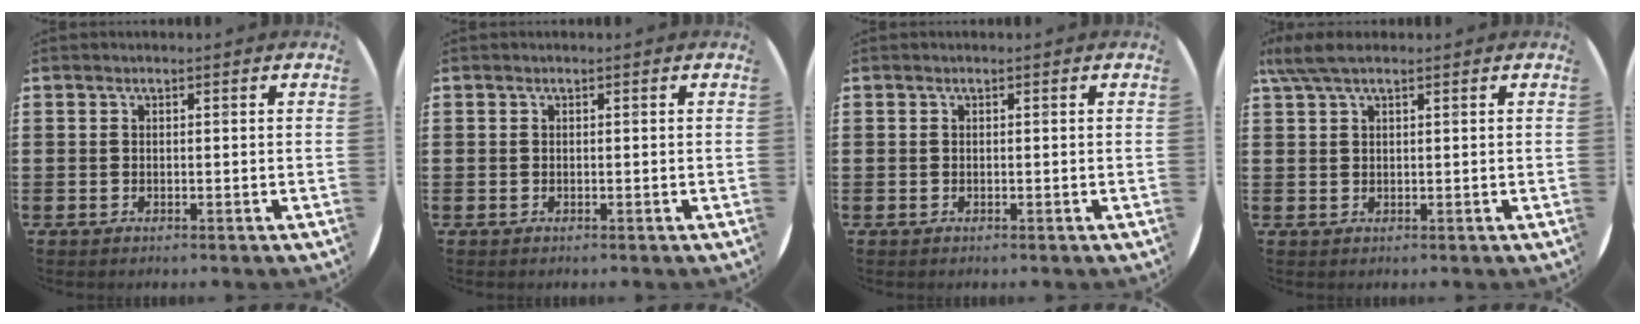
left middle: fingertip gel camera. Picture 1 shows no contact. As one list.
[{"total": 0.0}, {"total": 0.0}, {"total": 3.1, "force": [2.1, 0.7, 2.2], "torque": [-0.046, 0.004, 0.039]}]